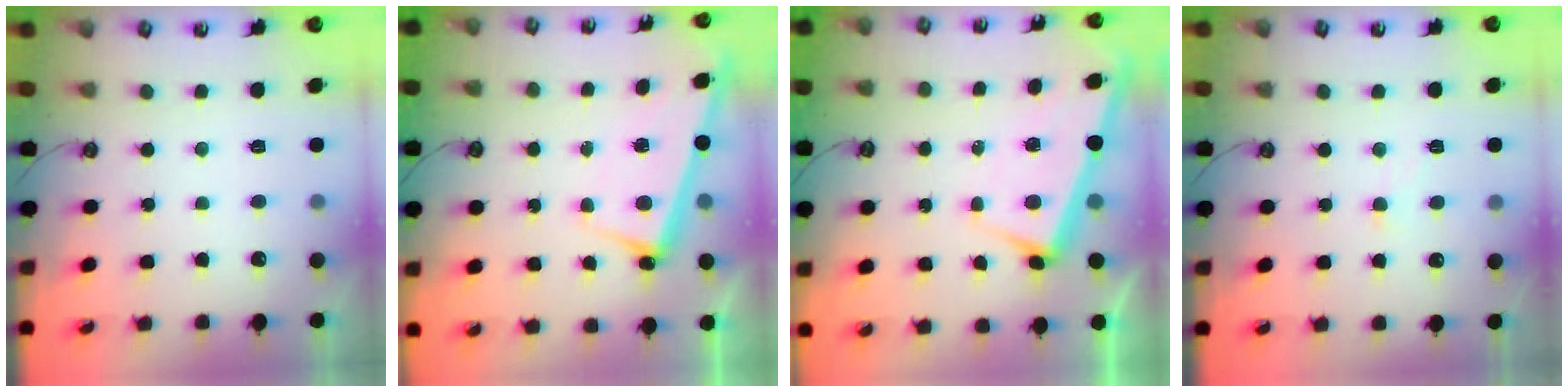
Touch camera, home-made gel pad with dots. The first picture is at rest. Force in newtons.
{"total": 2.8, "press": 2.8, "slide": 0.4}
{"total": 2.0, "press": 1.9, "slide": 0.6}
{"total": 2.4, "press": 2.3, "slide": 0.5}